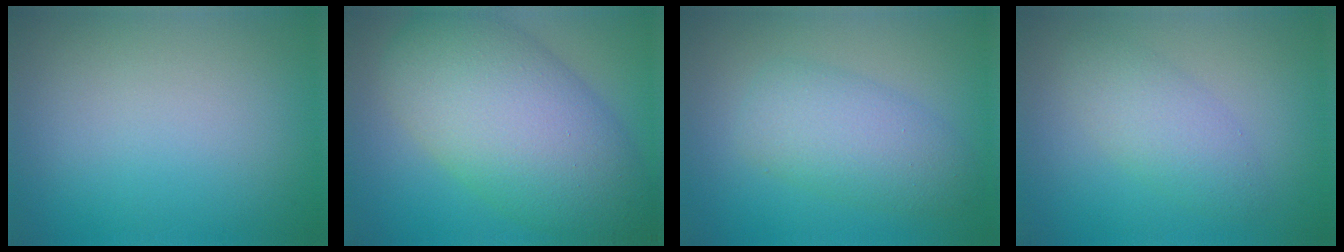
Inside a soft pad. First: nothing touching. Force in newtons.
{"total": 12.1, "press": 12.1, "slide": 0.2}
{"total": 4.8, "press": 4.8, "slide": 0.1}
{"total": 3.0, "press": 3.0, "slide": 0.1}